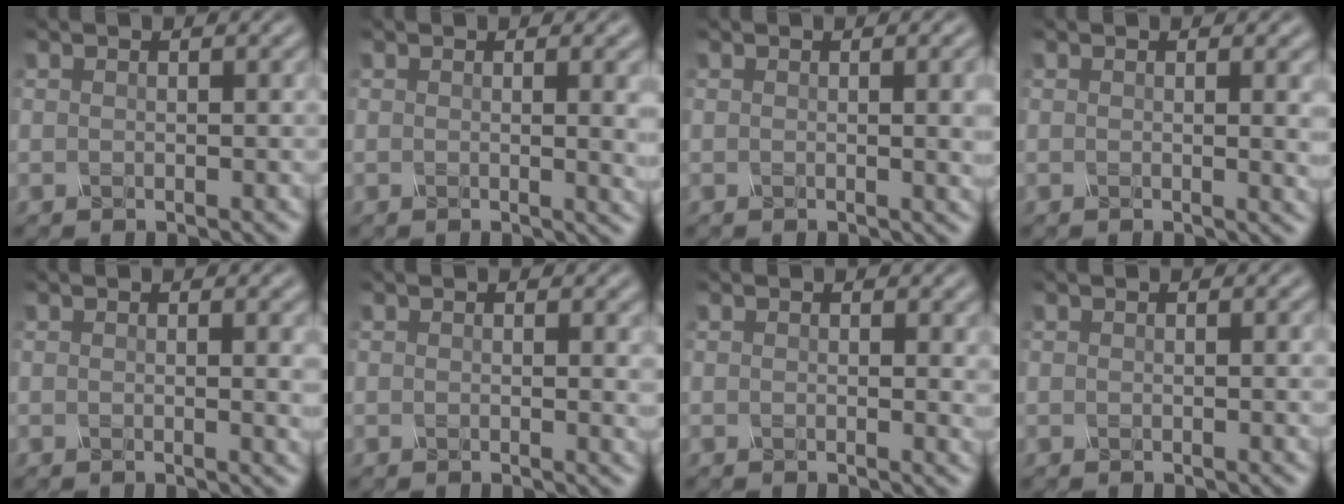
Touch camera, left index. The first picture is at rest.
{"total": 3.9, "force": [0.4, 1.4, 3.7], "torque": [-0.028, 0.002, 0.004]}
{"total": 3.7, "force": [0.3, 1.3, 3.5], "torque": [-0.030, 0.005, 0.003]}
{"total": 2.6, "force": [0.3, 0.8, 2.4], "torque": [-0.019, -0.001, 0.000]}
{"total": 2.1, "force": [0.2, 0.7, 2.0], "torque": [-0.016, -0.002, -0.002]}
{"total": 1.4, "force": [0.2, 0.4, 1.3], "torque": [-0.012, -0.001, -0.001]}
{"total": 1.1, "force": [0.2, 0.2, 1.0], "torque": [-0.011, -0.002, 0.001]}
{"total": 0.8, "force": [0.0, 0.1, 0.7], "torque": [-0.006, 0.001, -0.001]}